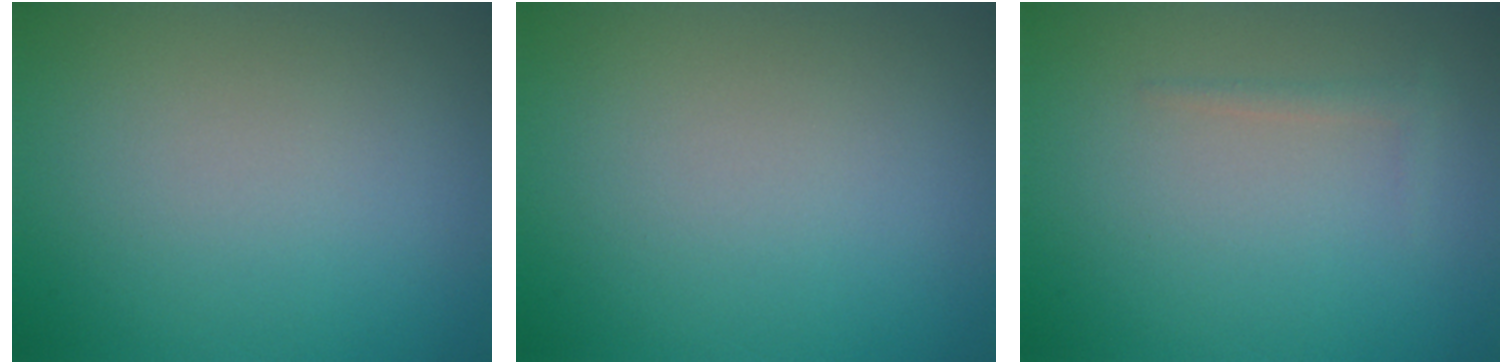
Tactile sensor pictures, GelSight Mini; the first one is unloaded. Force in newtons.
{"total": 0.0}
{"total": 0.8, "press": 0.8, "slide": 0.0}